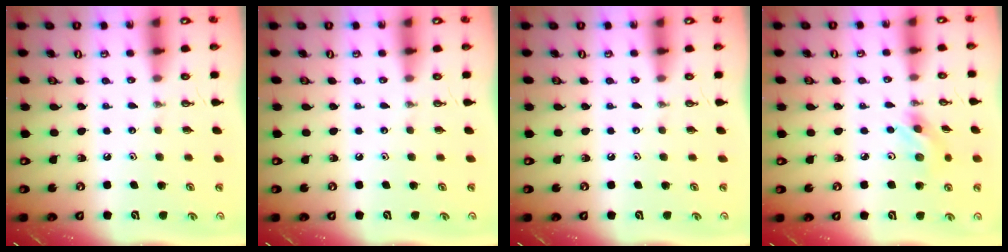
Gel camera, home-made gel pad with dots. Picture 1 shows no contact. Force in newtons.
{"total": 0.0}
{"total": 0.0}
{"total": 5.4, "press": 5.4, "slide": 0.7}